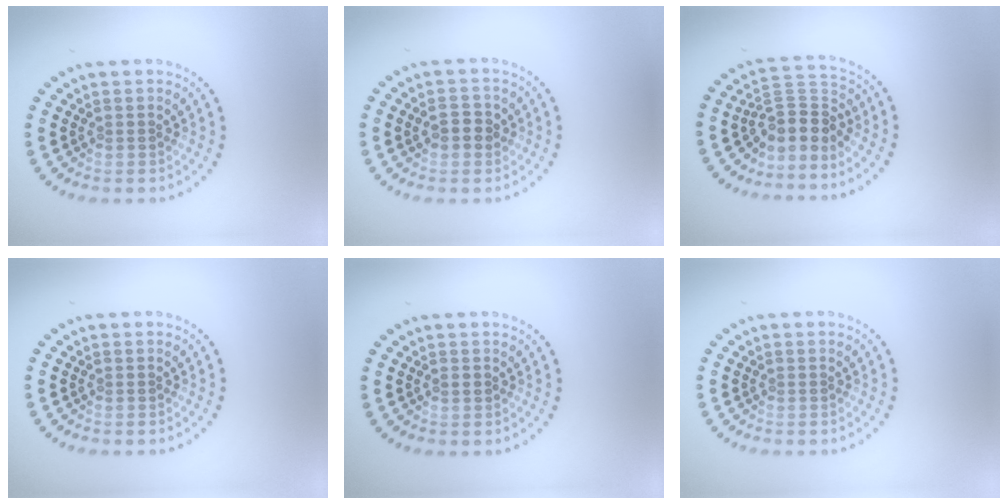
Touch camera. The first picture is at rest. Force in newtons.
{"total": 2.2, "press": 2.2, "slide": 0.1}
{"total": 3.7, "press": 2.6, "slide": 2.5}
{"total": 0.0}
{"total": 0.7, "press": 0.7, "slide": 0.1}
{"total": 0.0}